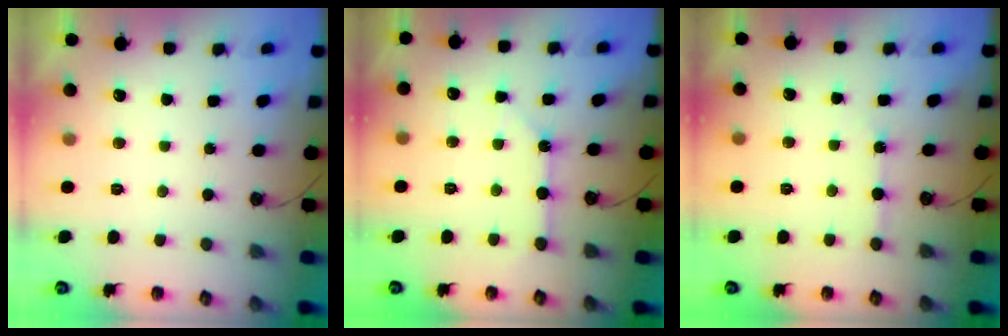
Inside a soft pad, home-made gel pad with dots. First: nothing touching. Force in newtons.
{"total": 2.7, "press": 2.6, "slide": 0.3}
{"total": 3.5, "press": 3.5, "slide": 0.5}